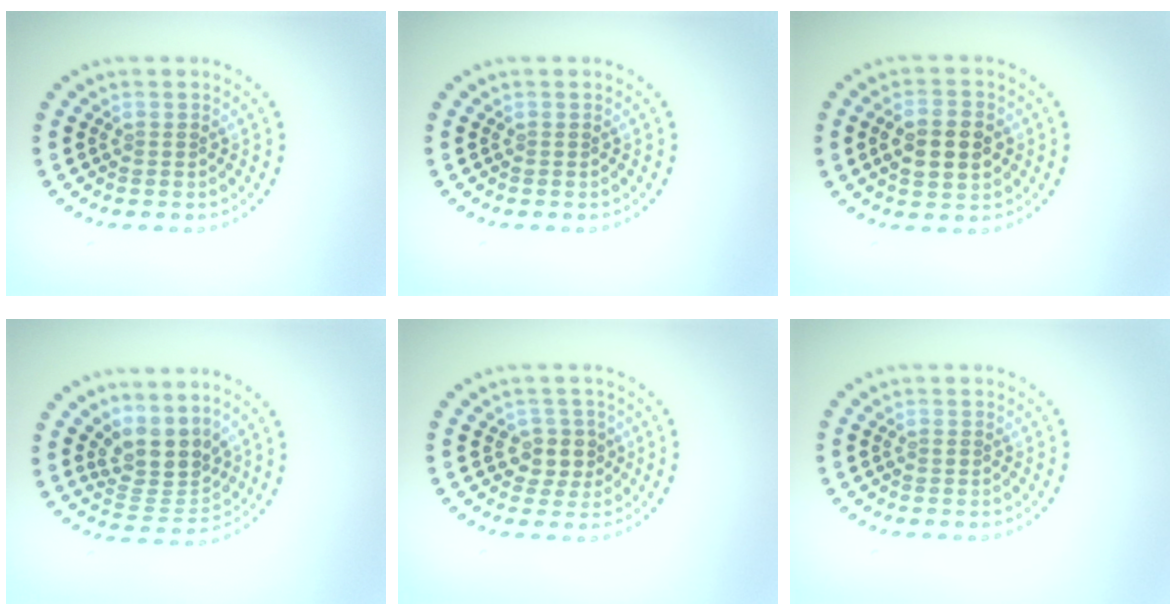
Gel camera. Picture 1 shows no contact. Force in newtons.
{"total": 0.0}
{"total": 4.5, "press": 4.5, "slide": 0.2}
{"total": 4.1, "press": 3.3, "slide": 2.4}
{"total": 2.5, "press": 2.2, "slide": 1.1}
{"total": 0.7, "press": 0.7, "slide": 0.3}